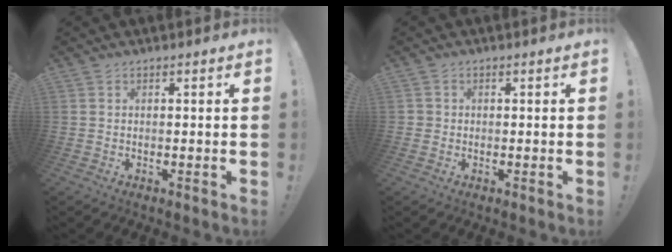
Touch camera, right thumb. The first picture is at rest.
{"total": 1.2, "force": [-0.1, 1.2, 0.3], "torque": [-0.012, 0.006, 0.000]}